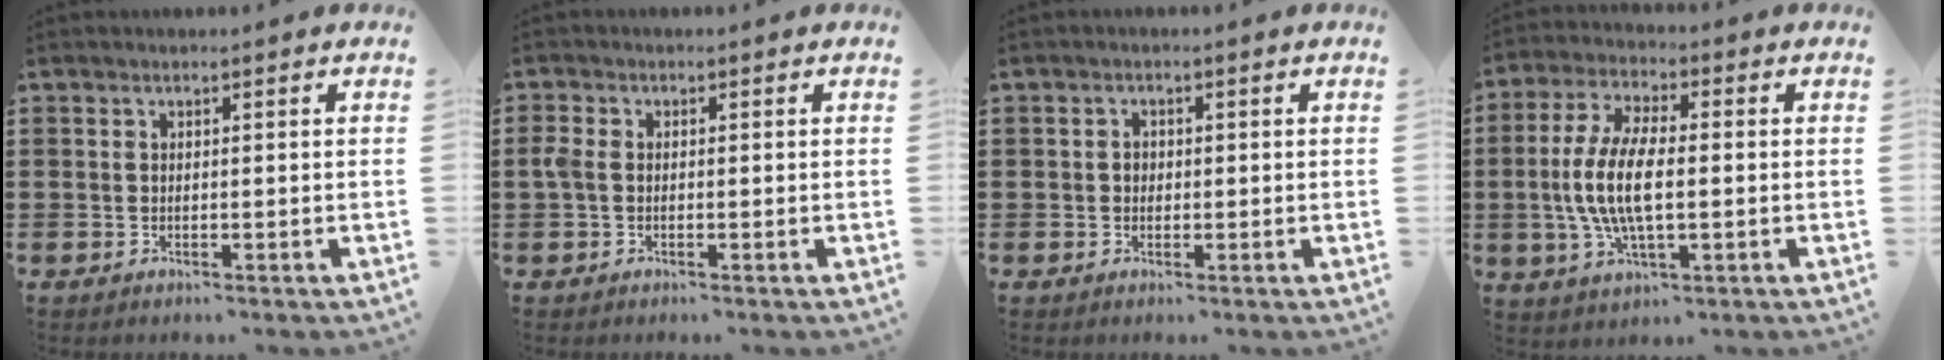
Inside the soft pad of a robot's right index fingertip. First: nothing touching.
{"total": 2.2, "force": [-0.2, 1.5, 1.6], "torque": [-0.056, -0.003, -0.011]}
{"total": 1.1, "force": [-0.1, 1.0, 0.5], "torque": [-0.012, 0.004, -0.002]}
{"total": 9.9, "force": [-0.9, 3.7, 9.1], "torque": [-0.207, -0.012, -0.023]}